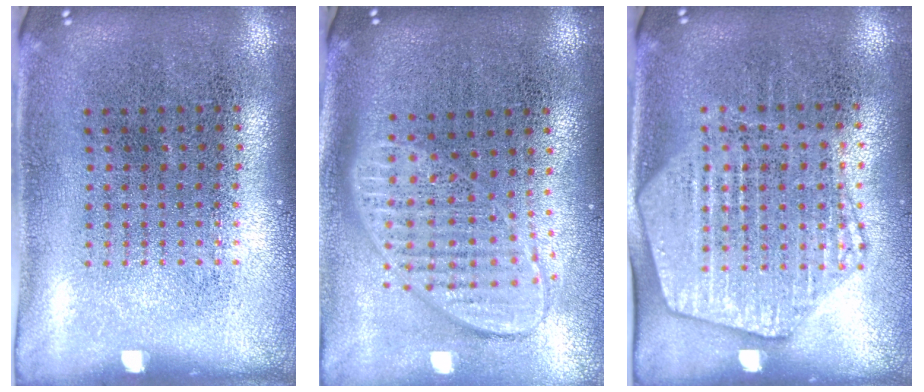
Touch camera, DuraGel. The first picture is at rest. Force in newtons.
{"total": 2.0, "press": 1.5, "slide": 1.2}
{"total": 1.9, "press": 1.8, "slide": 0.7}